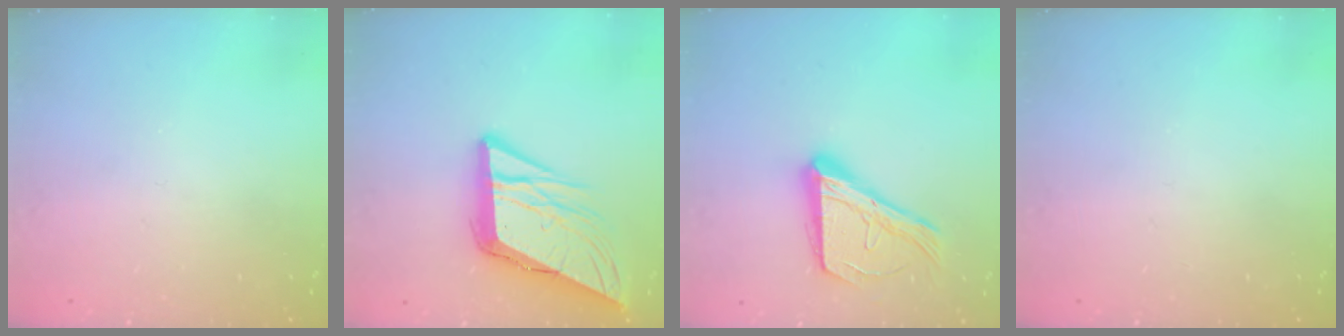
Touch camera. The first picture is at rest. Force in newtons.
{"total": 12.9, "press": 12.7, "slide": 2.0}
{"total": 17.3, "press": 17.2, "slide": 1.0}
{"total": 0.0}